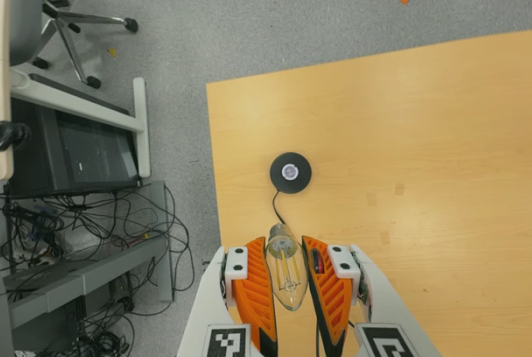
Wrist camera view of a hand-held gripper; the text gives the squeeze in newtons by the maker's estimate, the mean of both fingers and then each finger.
{"total": 19.6, "left": 21.2, "right": 18.0}